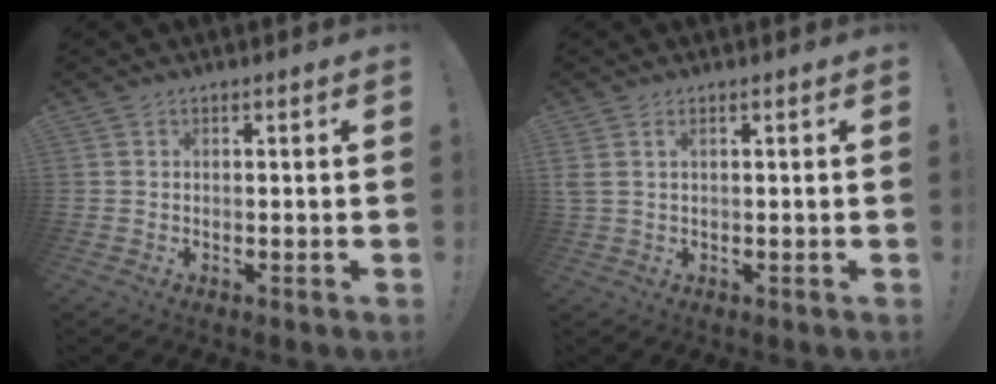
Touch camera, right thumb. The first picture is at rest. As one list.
[{"total": 1.8, "force": [0.6, 0.5, 1.6], "torque": [-0.037, 0.004, 0.013]}]